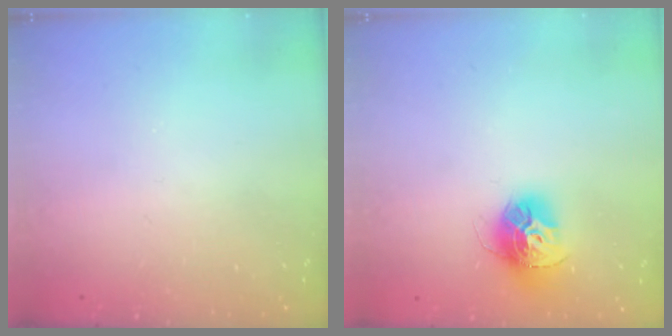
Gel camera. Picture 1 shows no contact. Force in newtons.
{"total": 13.2, "press": 13.1, "slide": 1.3}